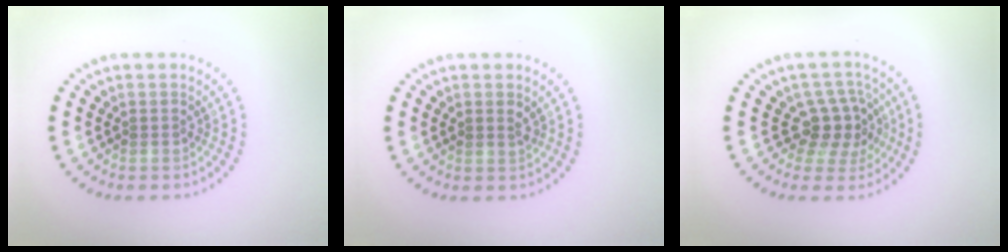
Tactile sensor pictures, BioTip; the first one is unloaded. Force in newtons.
{"total": 0.9, "press": 0.8, "slide": 0.2}
{"total": 3.5, "press": 2.8, "slide": 2.0}